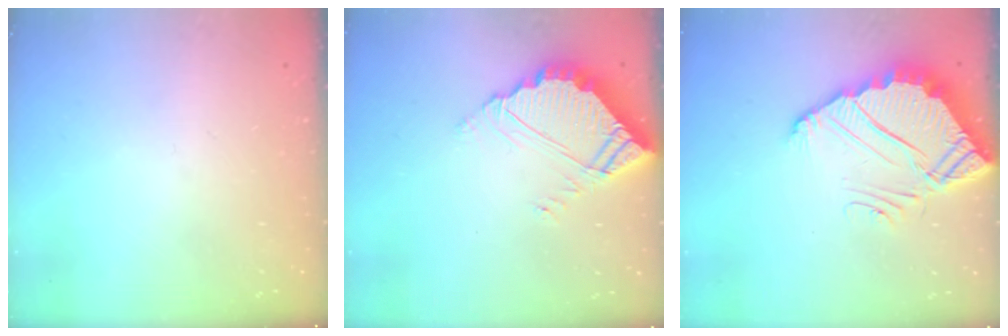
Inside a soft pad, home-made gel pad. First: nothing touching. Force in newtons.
{"total": 6.7, "press": 6.7, "slide": 0.4}
{"total": 7.2, "press": 7.2, "slide": 0.4}